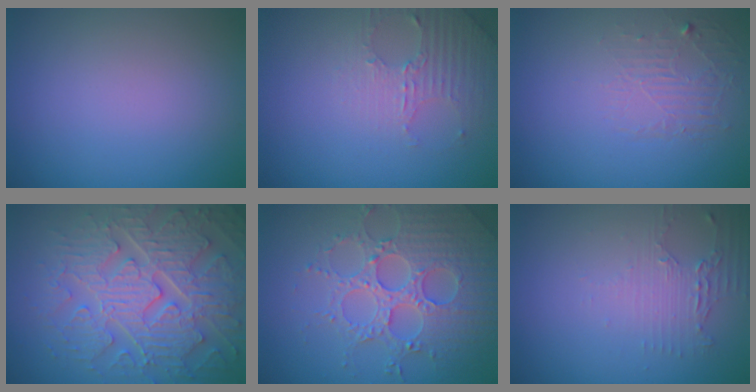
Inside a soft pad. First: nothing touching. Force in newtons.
{"total": 3.0, "press": 2.9, "slide": 0.7}
{"total": 1.8, "press": 0.4, "slide": 1.8}
{"total": 8.0, "press": 6.5, "slide": 4.7}
{"total": 5.1, "press": 5.0, "slide": 1.1}
{"total": 2.1, "press": 1.6, "slide": 1.4}